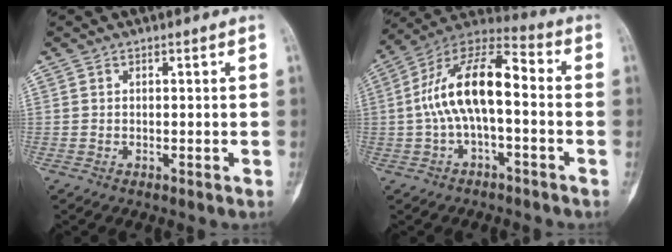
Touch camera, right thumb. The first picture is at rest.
{"total": 14.7, "force": [-0.9, 6.3, 13.3], "torque": [-0.245, 0.058, -0.025]}